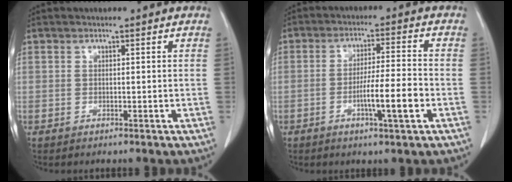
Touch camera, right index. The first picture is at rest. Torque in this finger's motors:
{"motor_torque": [0.93, -0.42, 0.53, 0.13]}